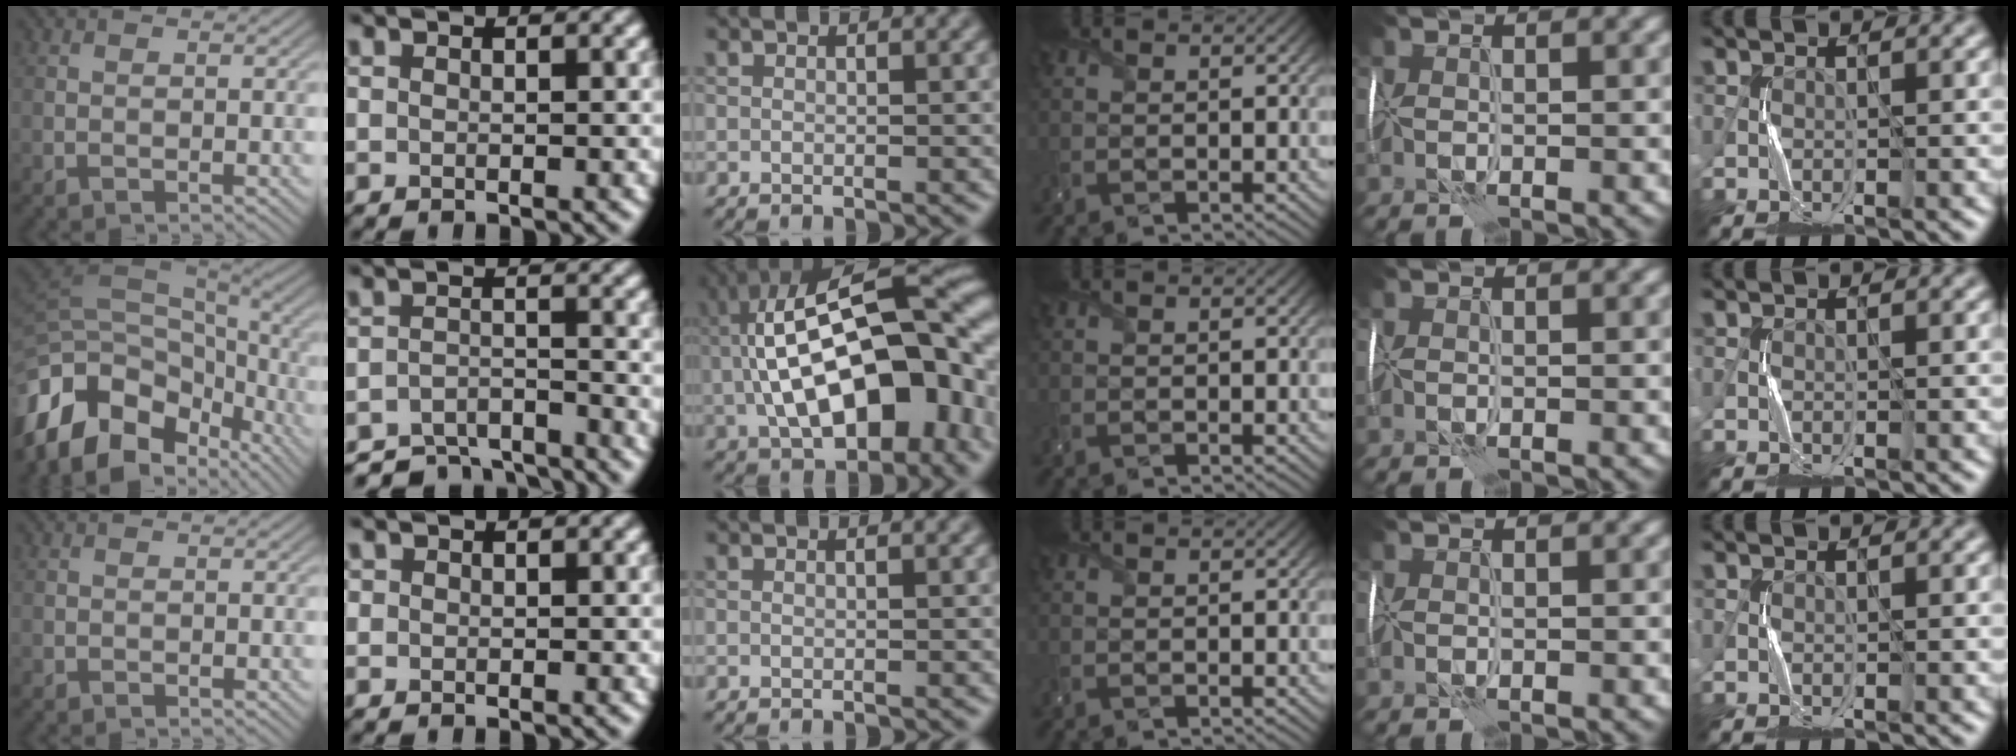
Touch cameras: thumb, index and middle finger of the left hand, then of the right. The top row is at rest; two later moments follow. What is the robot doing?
{"motion": "wrap", "object": "receipt paper"}